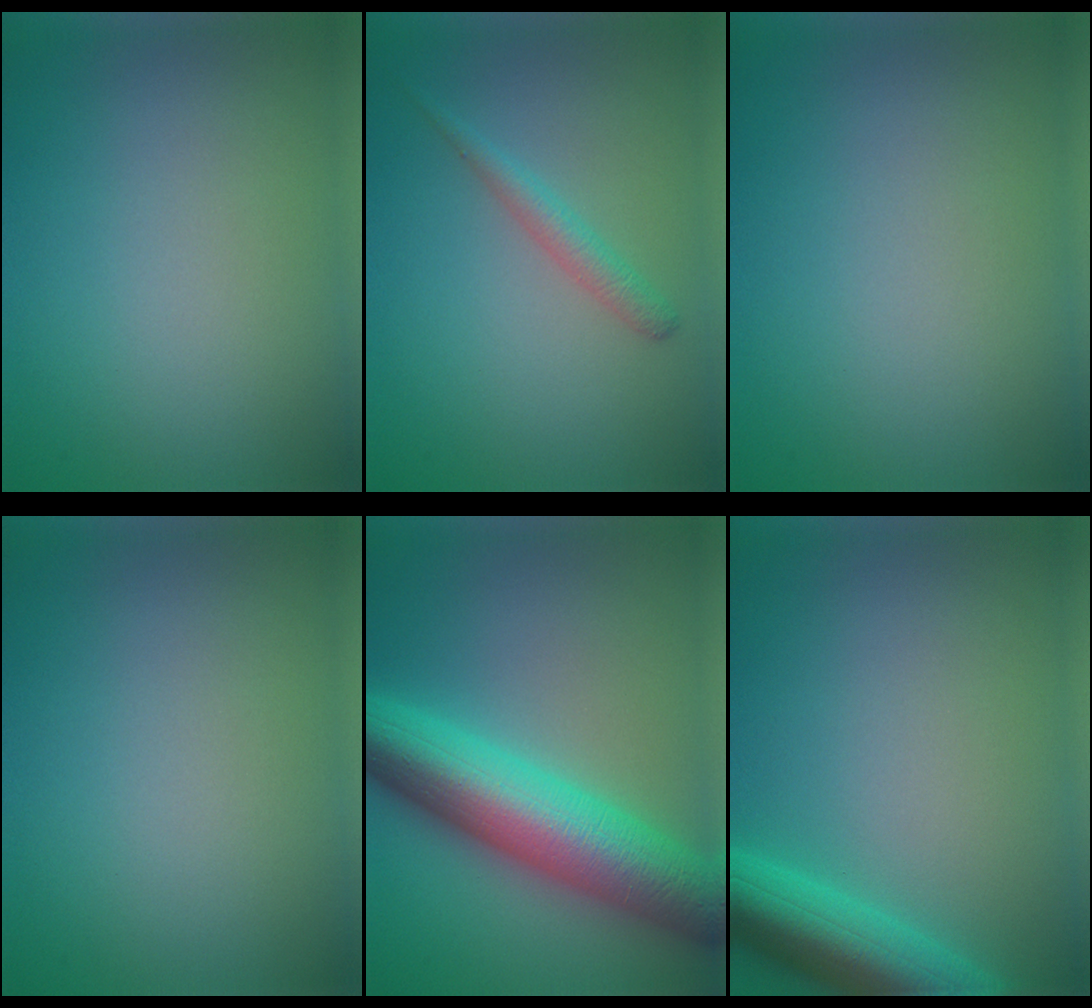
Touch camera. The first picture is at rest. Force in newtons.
{"total": 1.8, "press": 1.8, "slide": 0.1}
{"total": 0.0}
{"total": 0.0}
{"total": 10.8, "press": 10.8, "slide": 0.2}
{"total": 6.6, "press": 6.5, "slide": 0.4}